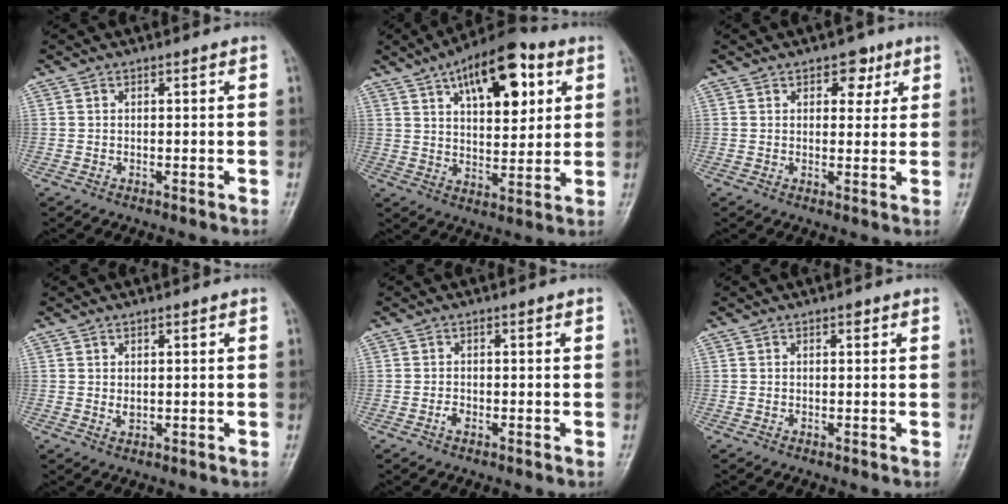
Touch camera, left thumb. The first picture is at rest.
{"total": 17.1, "force": [7.3, 8.0, 13.2], "torque": [-0.158, -0.014, 0.113]}
{"total": 4.3, "force": [2.2, 2.9, 2.3], "torque": [-0.001, -0.007, 0.027]}
{"total": 1.6, "force": [0.5, 0.9, 1.2], "torque": [-0.017, -0.006, 0.013]}
{"total": 1.2, "force": [-0.6, 0.7, 0.7], "torque": [-0.015, 0.002, -0.013]}
{"total": 0.8, "force": [0.4, 0.4, 0.5], "torque": [-0.003, -0.001, 0.005]}